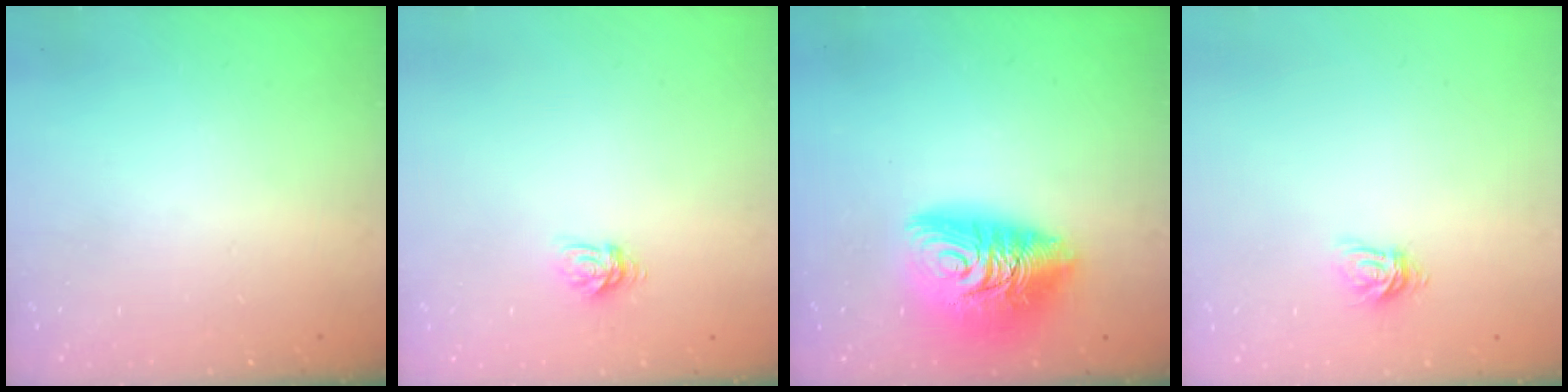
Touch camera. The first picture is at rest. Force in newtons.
{"total": 4.8, "press": 4.7, "slide": 0.6}
{"total": 15.5, "press": 15.4, "slide": 1.3}
{"total": 4.7, "press": 4.7, "slide": 0.4}